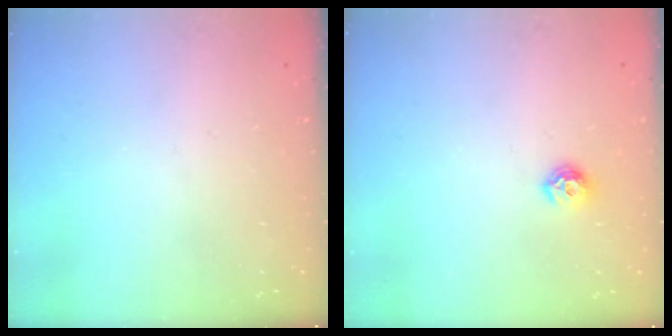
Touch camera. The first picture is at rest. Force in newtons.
{"total": 7.5, "press": 7.4, "slide": 0.7}